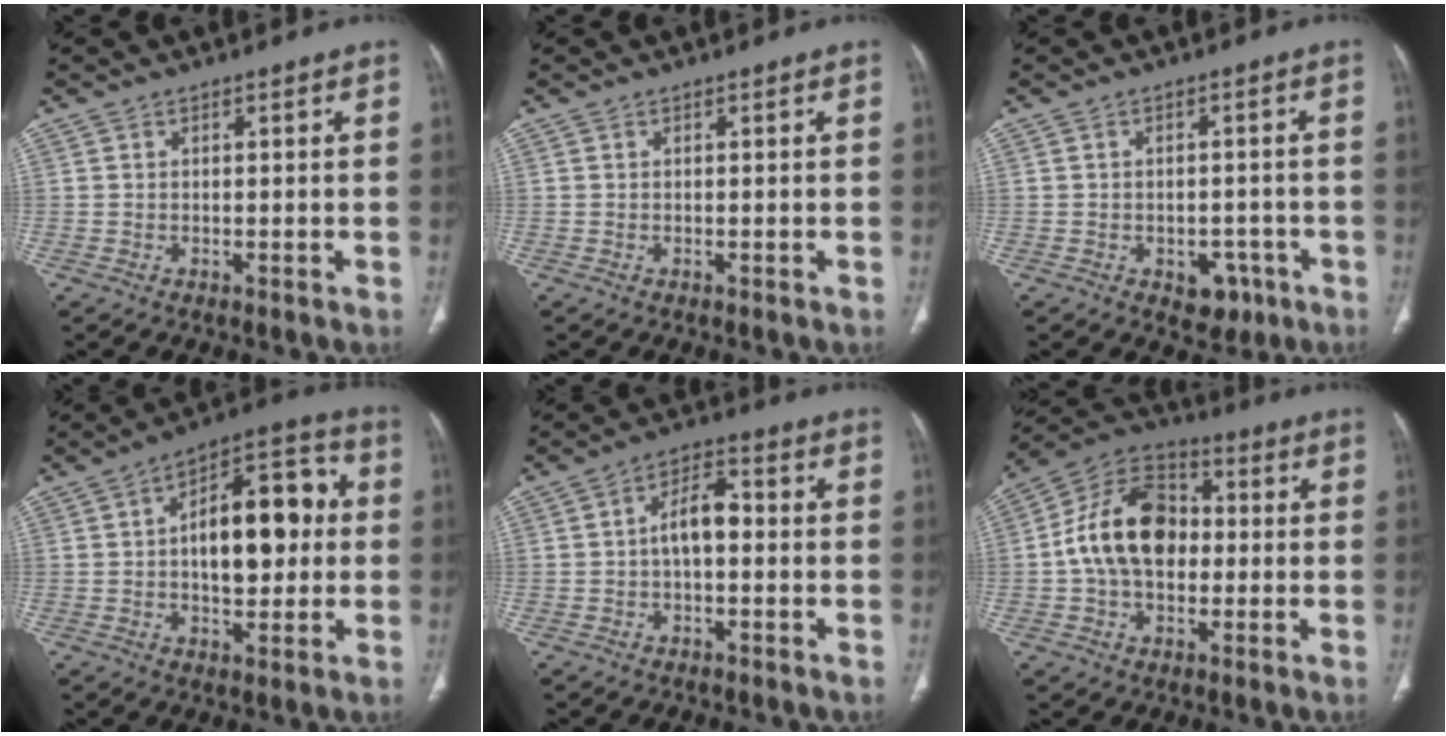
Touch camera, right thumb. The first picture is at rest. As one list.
[{"total": 0.0}, {"total": 5.2, "force": [-2.4, 3.7, 2.8], "torque": [-0.013, 0.014, -0.023]}, {"total": 16.8, "force": [1.1, 8.6, 14.4], "torque": [-0.181, 0.033, 0.011]}, {"total": 6.5, "force": [-0.4, 3.5, 5.4], "torque": [-0.085, 0.026, -0.016]}, {"total": 16.5, "force": [0.0, 11.6, 11.7], "torque": [-0.183, 0.033, -0.010]}]